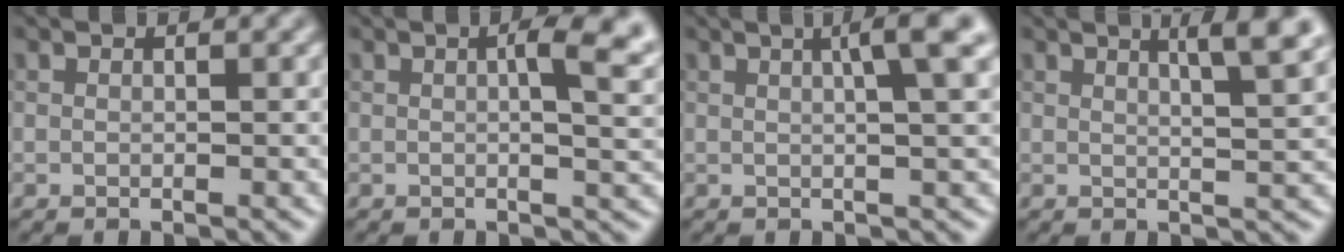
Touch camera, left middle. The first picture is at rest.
{"total": 5.3, "force": [1.2, 1.7, 4.9], "torque": [-0.057, 0.006, 0.015]}
{"total": 4.8, "force": [1.5, 0.9, 4.5], "torque": [-0.053, 0.016, 0.018]}
{"total": 4.6, "force": [2.4, 0.9, 3.8], "torque": [-0.041, 0.011, 0.026]}